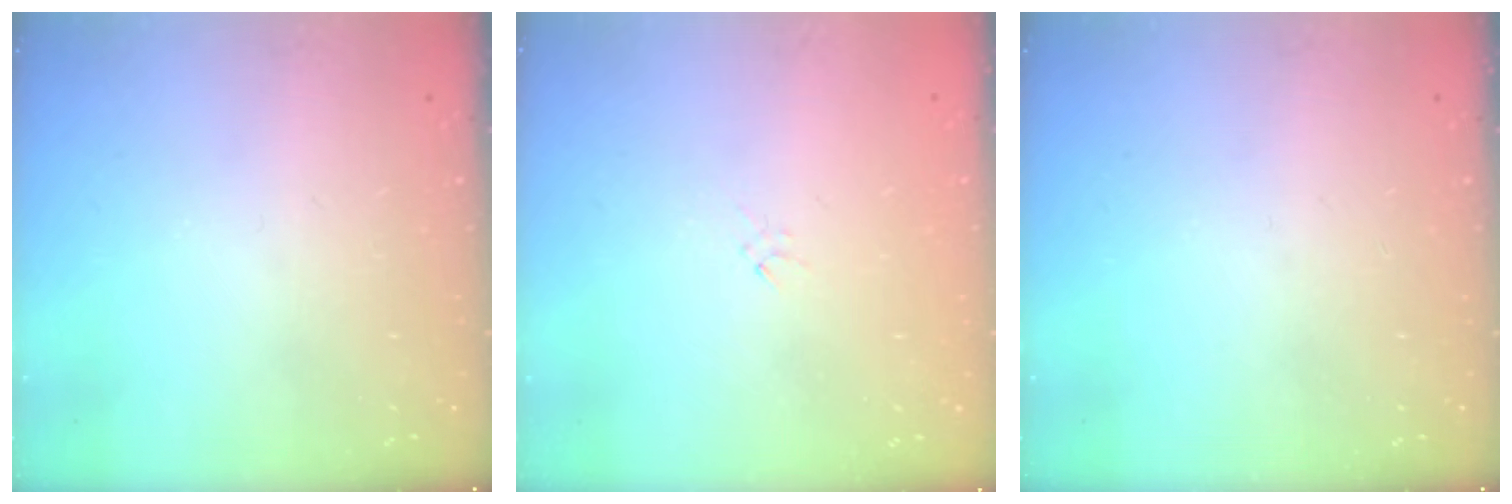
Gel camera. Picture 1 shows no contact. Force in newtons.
{"total": 0.0}
{"total": 0.0}